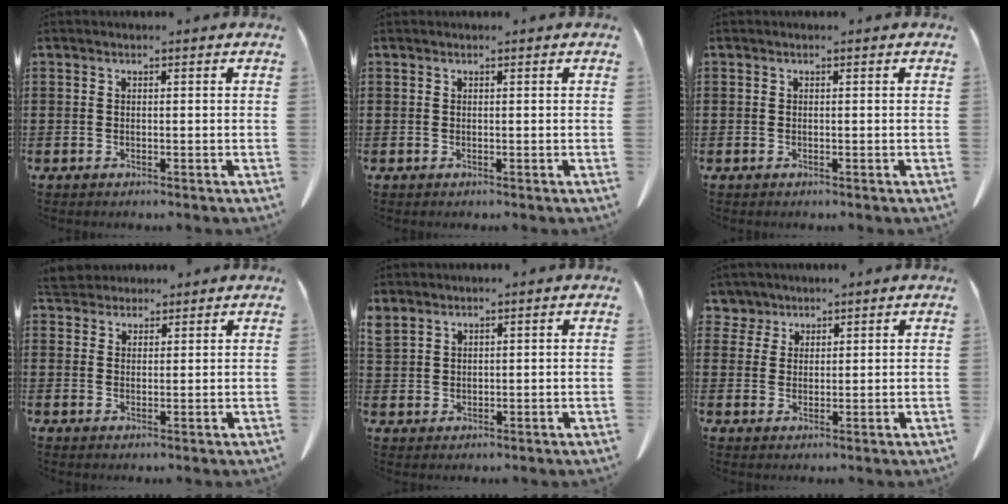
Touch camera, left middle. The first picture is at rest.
{"total": 0.0}
{"total": 0.0}
{"total": 3.3, "force": [3.2, 1.0, 0.3], "torque": [-0.015, -0.004, 0.061]}
{"total": 2.1, "force": [2.0, 0.7, 0.0], "torque": [-0.007, -0.001, 0.041]}
{"total": 3.4, "force": [2.4, 2.3, 0.3], "torque": [-0.023, 0.008, 0.046]}